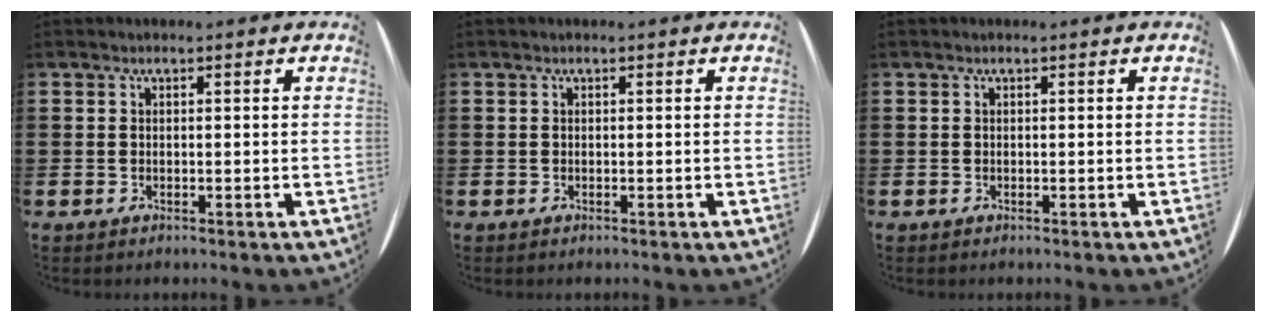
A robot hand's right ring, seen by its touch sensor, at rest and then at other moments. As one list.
[{"total": 0.0}, {"total": 0.0}]